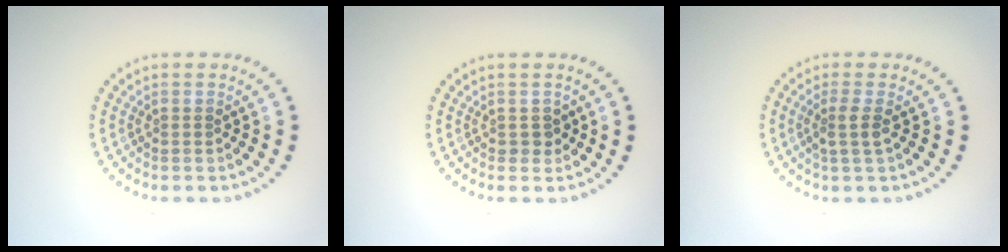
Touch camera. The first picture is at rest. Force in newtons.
{"total": 1.0, "press": 0.9, "slide": 0.3}
{"total": 1.6, "press": 1.3, "slide": 1.0}